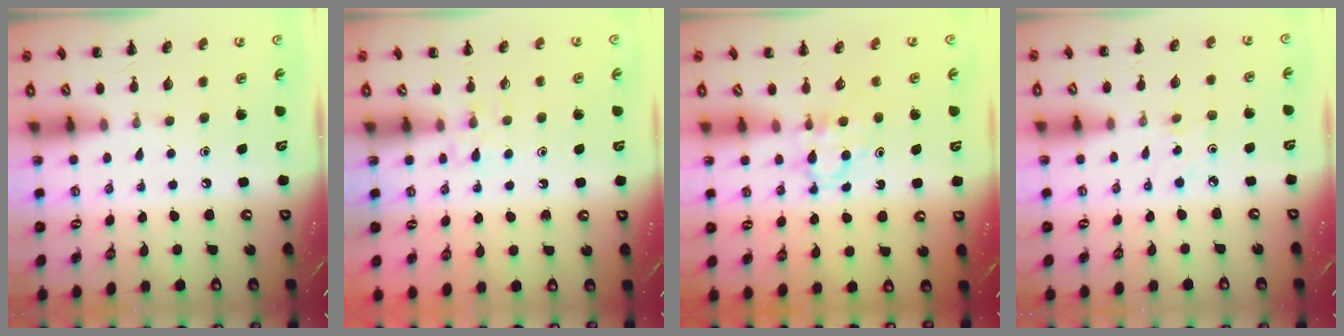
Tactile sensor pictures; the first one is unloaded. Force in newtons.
{"total": 3.9, "press": 3.7, "slide": 1.3}
{"total": 3.5, "press": 3.2, "slide": 1.3}
{"total": 2.1, "press": 2.0, "slide": 0.7}